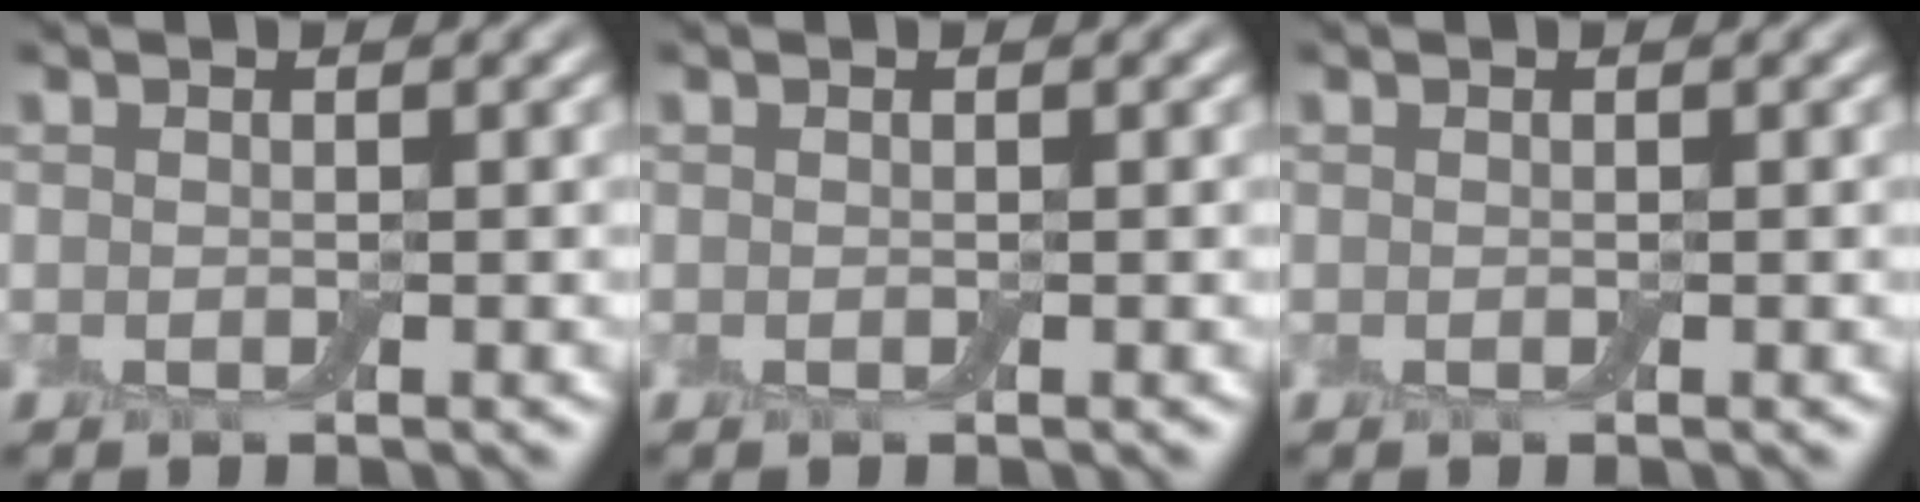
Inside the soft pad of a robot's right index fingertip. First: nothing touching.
{"total": 0.0}
{"total": 0.0}